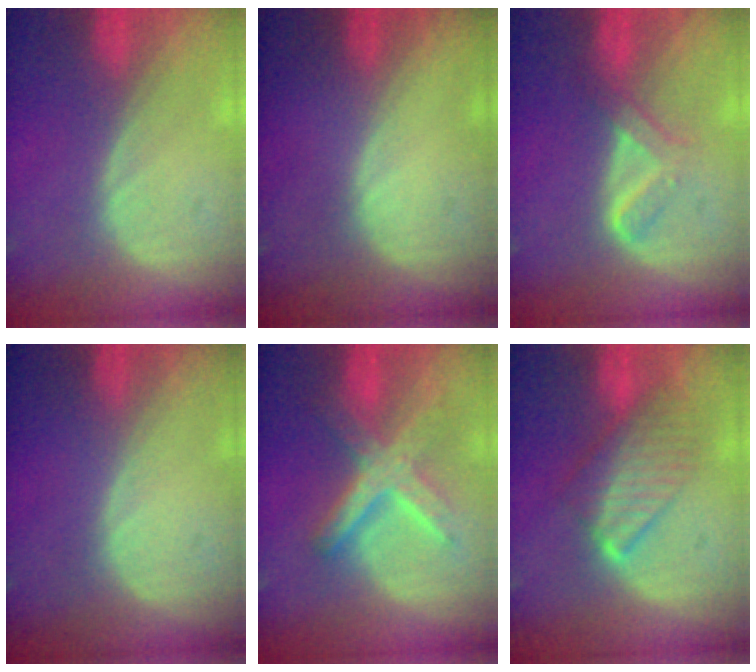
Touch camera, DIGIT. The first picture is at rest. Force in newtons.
{"total": 0.6, "press": 0.1, "slide": 0.6}
{"total": 3.6, "press": 3.6, "slide": 0.3}
{"total": 0.0}
{"total": 7.6, "press": 7.6, "slide": 0.5}
{"total": 6.5, "press": 6.4, "slide": 0.6}